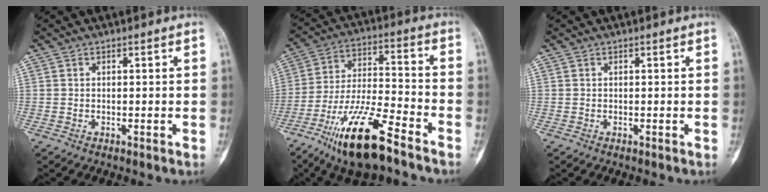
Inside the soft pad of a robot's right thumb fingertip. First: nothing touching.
{"total": 17.0, "force": [-11.0, 4.1, 12.3], "torque": [-0.238, 0.056, -0.198]}
{"total": 0.0}